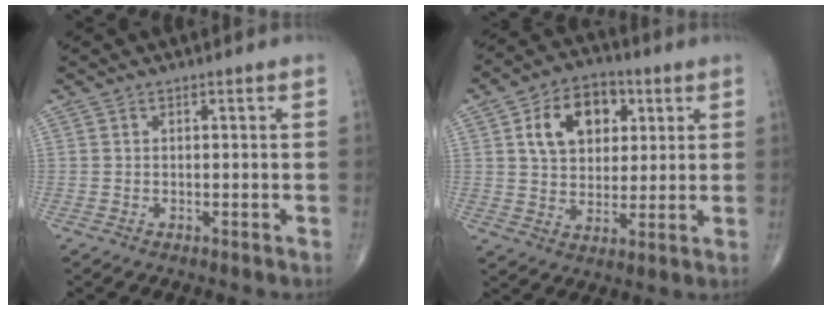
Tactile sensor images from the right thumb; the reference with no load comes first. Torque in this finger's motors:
{"motor_torque": [1.50, 1.62, 1.00, 0.33, 0.09]}